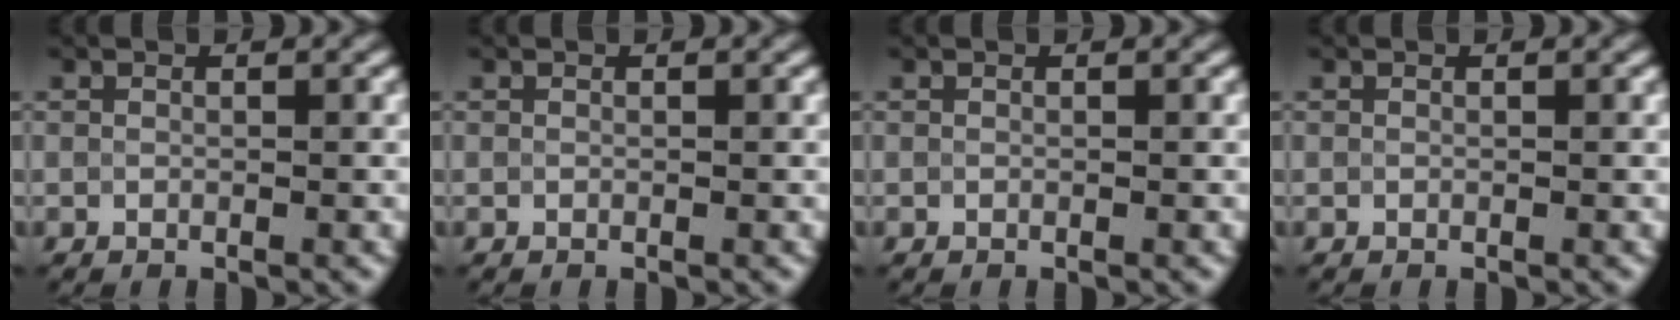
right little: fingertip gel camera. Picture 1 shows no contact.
{"total": 0.0}
{"total": 0.0}
{"total": 0.0}